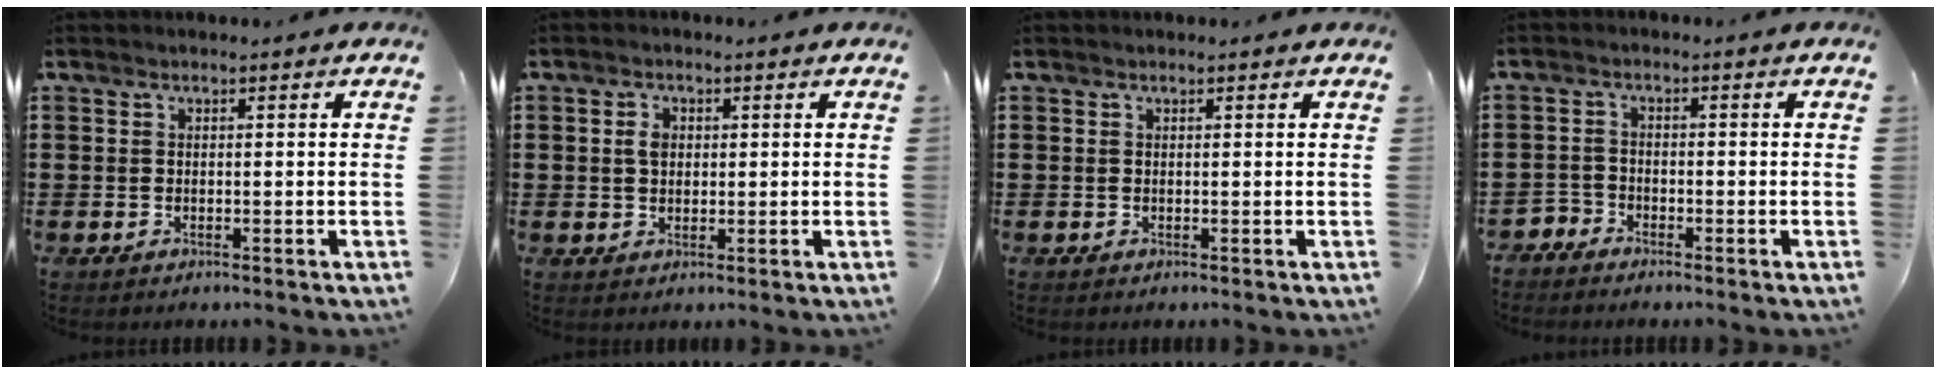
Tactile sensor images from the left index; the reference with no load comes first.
{"total": 2.1, "force": [0.5, 1.6, 1.4], "torque": [-0.031, 0.008, 0.008]}
{"total": 0.0}
{"total": 2.4, "force": [-2.3, 0.5, -0.3], "torque": [-0.003, 0.002, -0.052]}